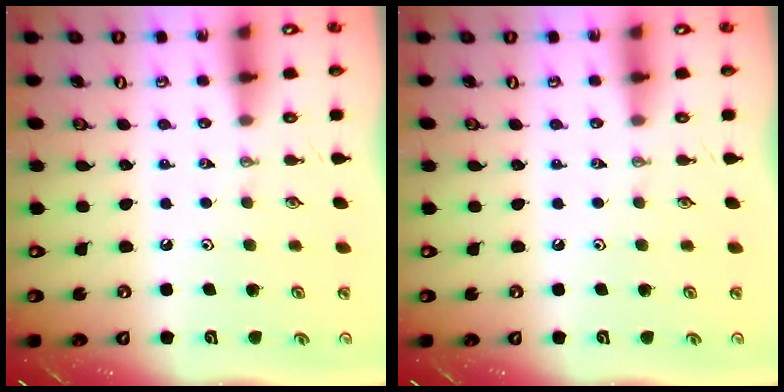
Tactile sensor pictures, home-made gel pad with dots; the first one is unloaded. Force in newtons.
{"total": 0.0}